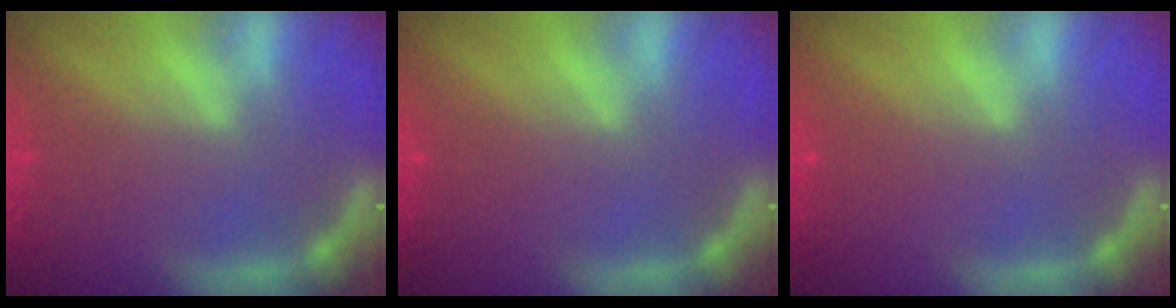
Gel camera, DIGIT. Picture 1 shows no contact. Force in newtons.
{"total": 0.0}
{"total": 0.0}